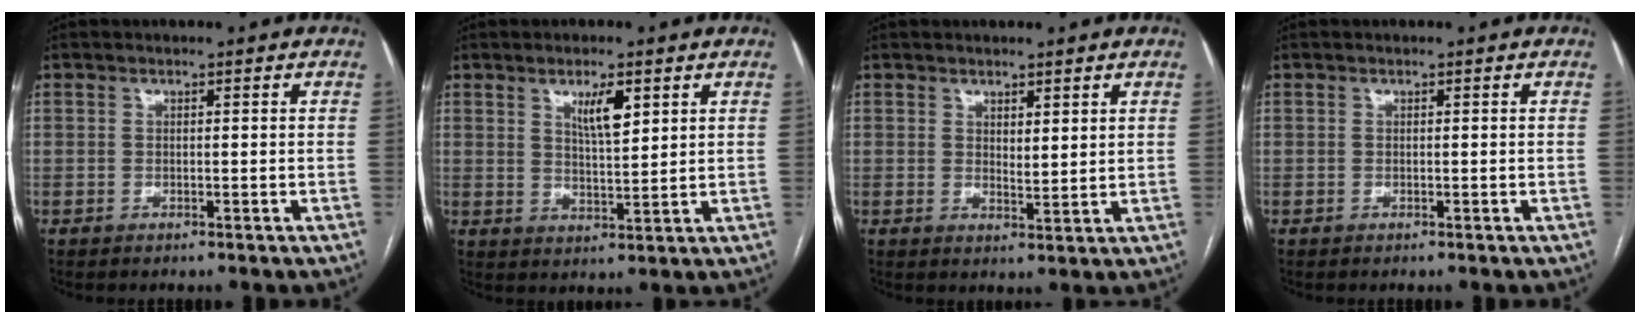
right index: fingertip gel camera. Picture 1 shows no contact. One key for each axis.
{"total": 5.0, "fx": 2.5, "fy": 1.1, "fz": 4.2, "tx": -0.074, "ty": -0.004, "tz": 0.047}
{"total": 2.4, "fx": 1.3, "fy": 0.7, "fz": 1.8, "tx": -0.033, "ty": -0.010, "tz": 0.028}
{"total": 0.0}